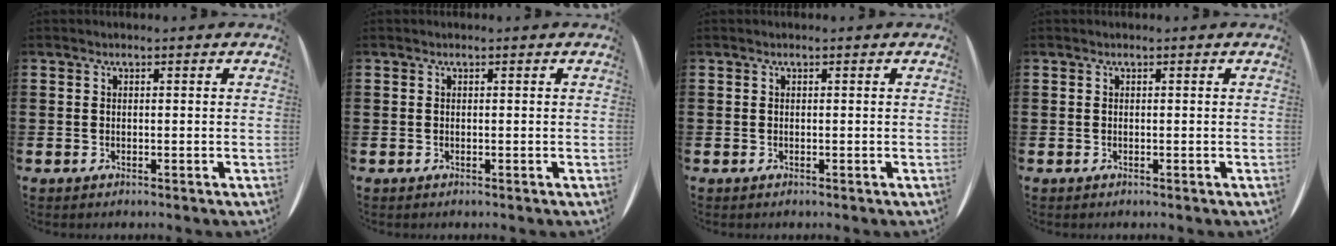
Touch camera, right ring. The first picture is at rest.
{"total": 0.0}
{"total": 0.0}
{"total": 0.0}